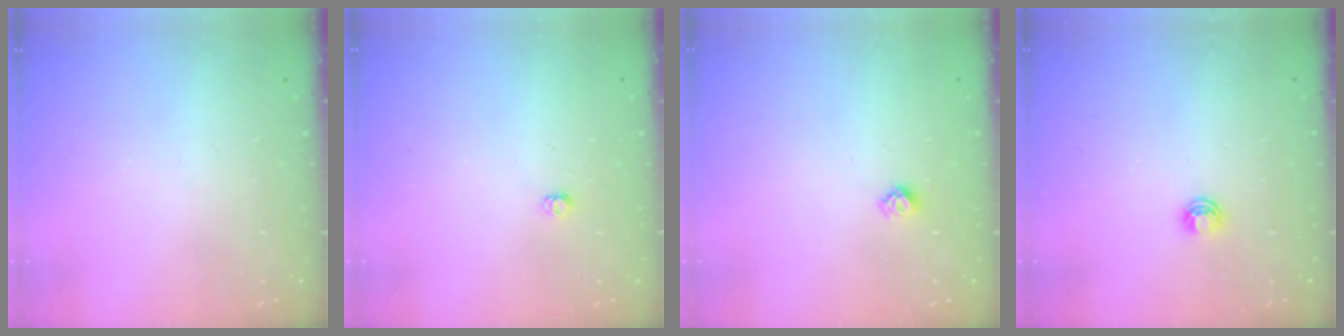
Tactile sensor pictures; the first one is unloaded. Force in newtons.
{"total": 2.9, "press": 2.9, "slide": 0.3}
{"total": 4.3, "press": 4.2, "slide": 0.6}
{"total": 4.2, "press": 4.2, "slide": 0.6}